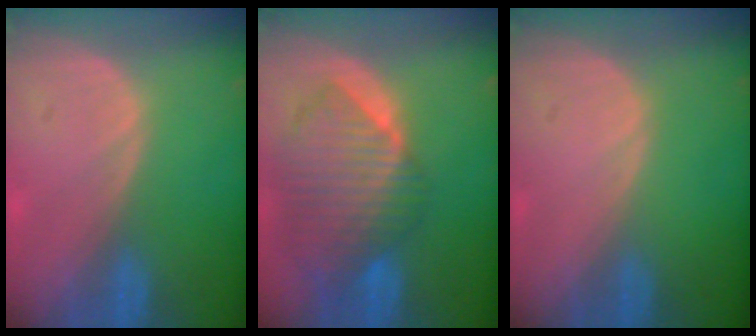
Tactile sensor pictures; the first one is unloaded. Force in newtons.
{"total": 10.4, "press": 9.0, "slide": 5.1}
{"total": 0.0}